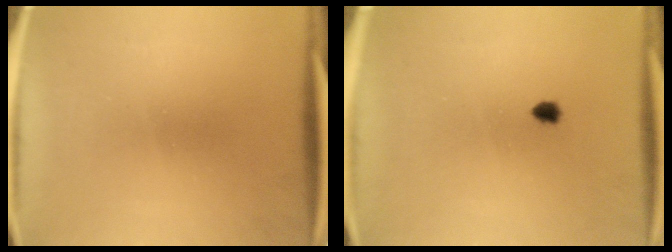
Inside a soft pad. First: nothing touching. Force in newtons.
{"total": 1.1}